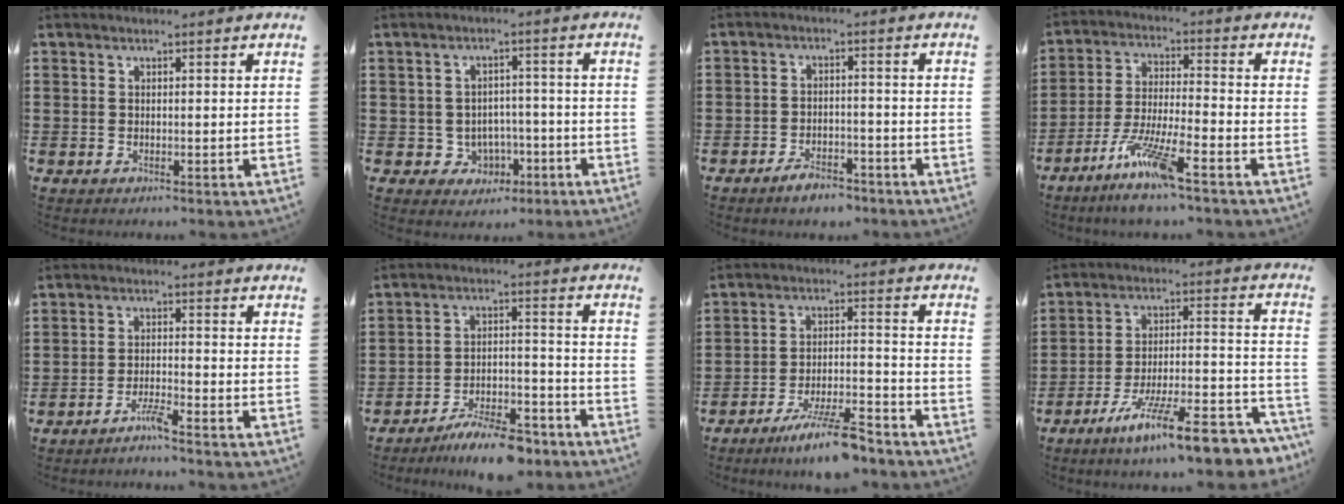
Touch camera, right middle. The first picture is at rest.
{"total": 3.6, "force": [-1.6, 3.0, 1.0], "torque": [-0.032, 0.005, -0.033]}
{"total": 3.9, "force": [-3.6, 1.1, 1.0], "torque": [-0.019, 0.009, -0.070]}
{"total": 8.8, "force": [-6.4, 0.5, 6.1], "torque": [-0.128, -0.011, -0.123]}
{"total": 2.9, "force": [-2.4, -0.1, 1.6], "torque": [-0.035, 0.002, -0.047]}
{"total": 8.5, "force": [-7.6, 1.4, 3.5], "torque": [-0.057, 0.016, -0.140]}
{"total": 8.5, "force": [-6.8, 0.8, 5.0], "torque": [-0.095, -0.001, -0.125]}
{"total": 13.3, "force": [-10.3, 1.4, 8.3], "torque": [-0.131, 0.027, -0.184]}